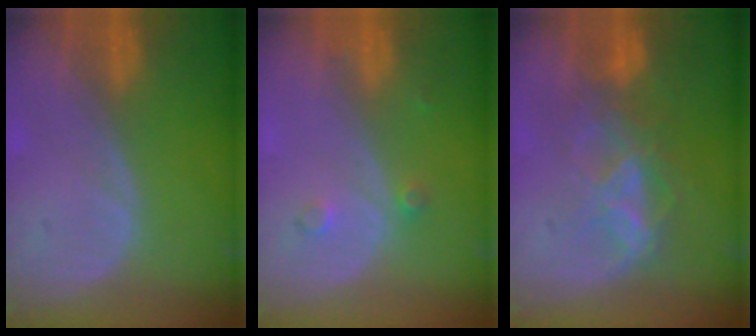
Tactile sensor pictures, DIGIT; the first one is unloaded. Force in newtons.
{"total": 2.1, "press": 1.8, "slide": 1.1}
{"total": 7.0, "press": 6.7, "slide": 2.2}